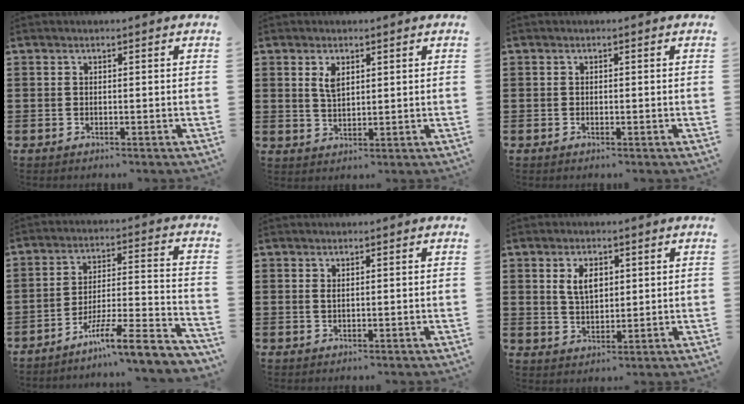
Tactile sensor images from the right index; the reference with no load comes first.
{"total": 2.8, "force": [1.4, 1.3, 2.0], "torque": [-0.037, 0.000, 0.023]}
{"total": 0.0}
{"total": 9.2, "force": [-7.2, 0.7, 5.7], "torque": [-0.085, 0.006, -0.136]}
{"total": 0.8, "force": [0.3, 0.2, 0.6], "torque": [-0.014, 0.002, 0.006]}
{"total": 4.6, "force": [1.6, 2.6, 3.4], "torque": [-0.068, 0.008, 0.025]}